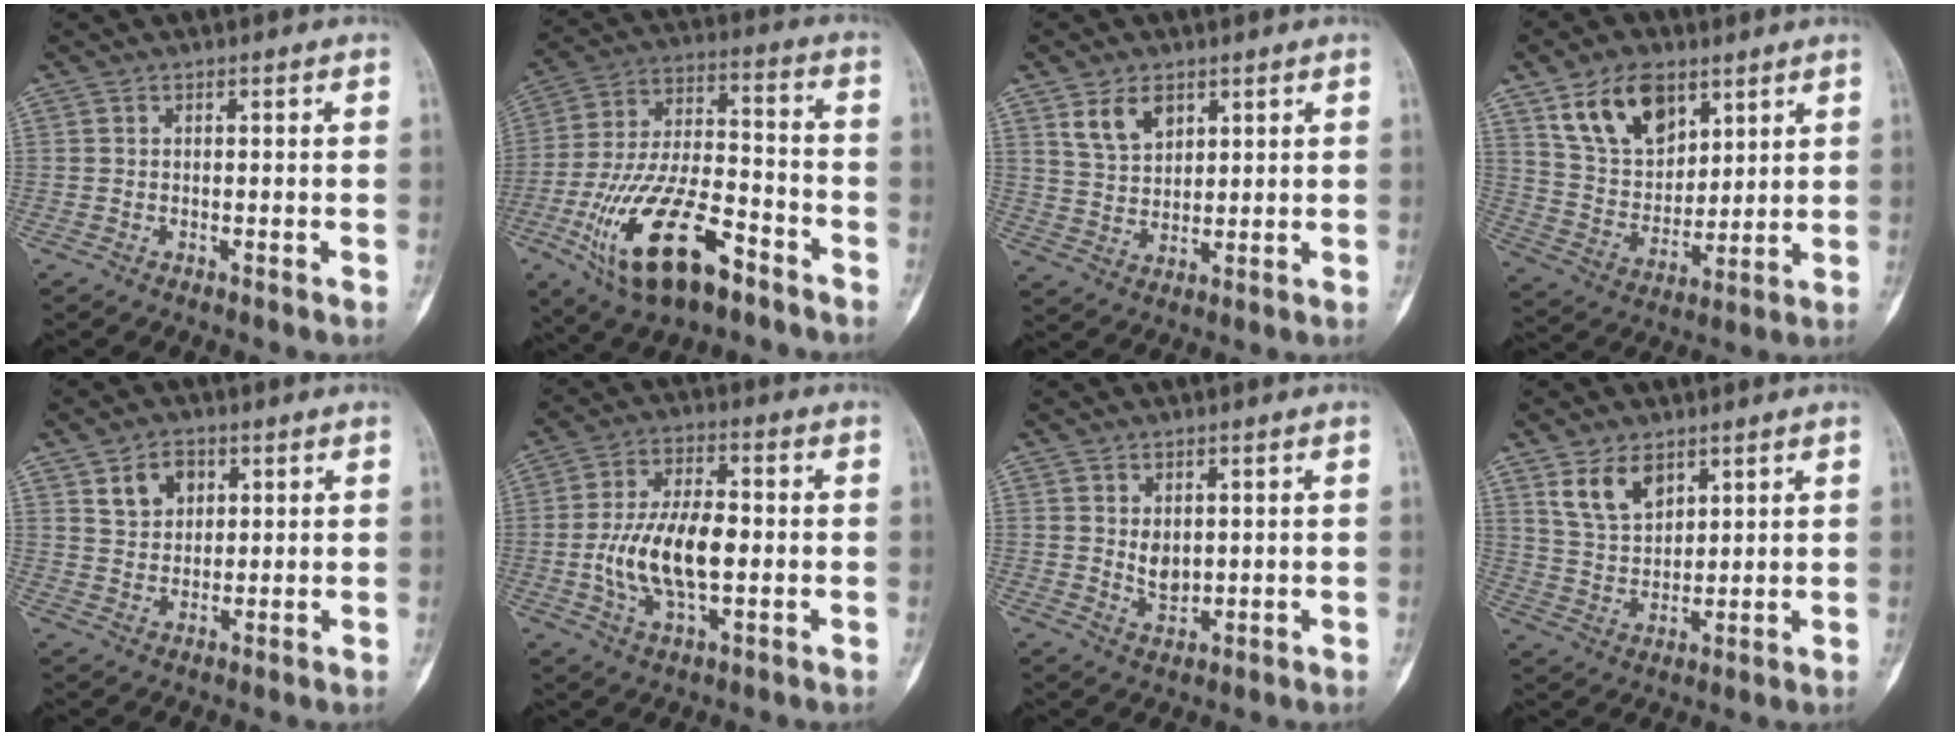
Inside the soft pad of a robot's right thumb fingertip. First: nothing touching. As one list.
[{"total": 21.1, "force": [-10.5, 9.1, 15.8], "torque": [-0.305, 0.055, -0.180]}, {"total": 6.6, "force": [3.7, 4.1, 3.6], "torque": [-0.051, -0.020, 0.076]}, {"total": 14.4, "force": [8.0, 8.8, 8.1], "torque": [-0.113, -0.036, 0.160]}, {"total": 6.1, "force": [2.8, 4.5, 3.1], "torque": [-0.029, -0.013, 0.051]}, {"total": 13.8, "force": [-1.3, 6.8, 12.0], "torque": [-0.225, 0.009, -0.022]}, {"total": 4.0, "force": [0.8, 2.8, 2.8], "torque": [-0.033, -0.013, 0.024]}, {"total": 8.2, "force": [4.8, 4.9, 4.5], "torque": [-0.068, -0.026, 0.101]}]